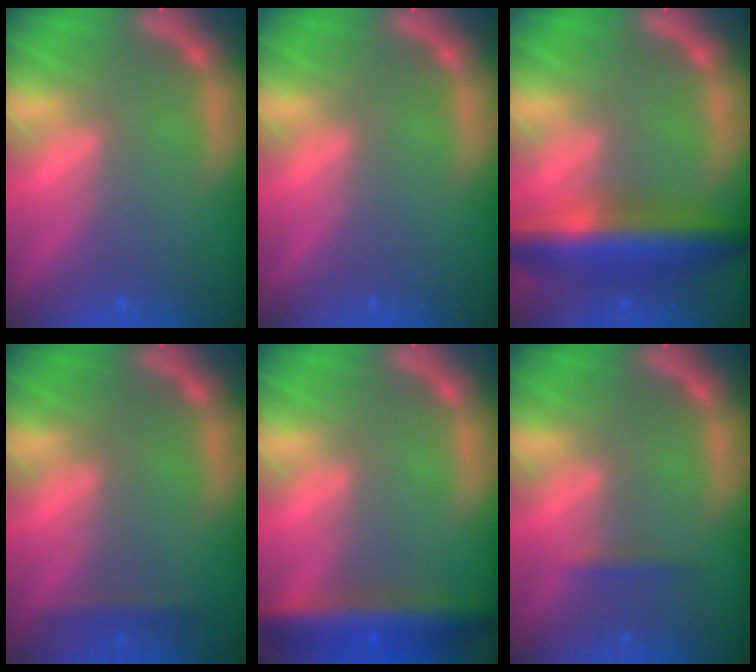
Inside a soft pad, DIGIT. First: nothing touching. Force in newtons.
{"total": 0.0}
{"total": 8.0}
{"total": 1.4}
{"total": 6.5}
{"total": 0.9}